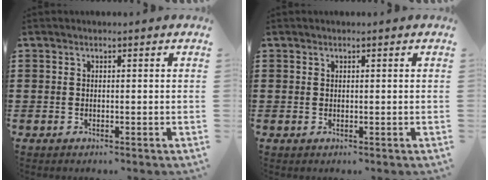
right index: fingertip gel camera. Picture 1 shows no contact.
{"total": 0.0}